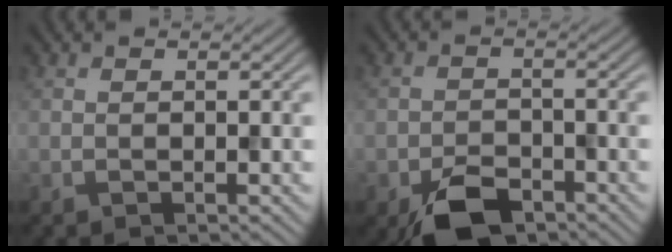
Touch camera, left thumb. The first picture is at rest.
{"total": 5.2, "force": [-3.6, 2.7, 2.6], "torque": [-0.041, -0.003, -0.070]}